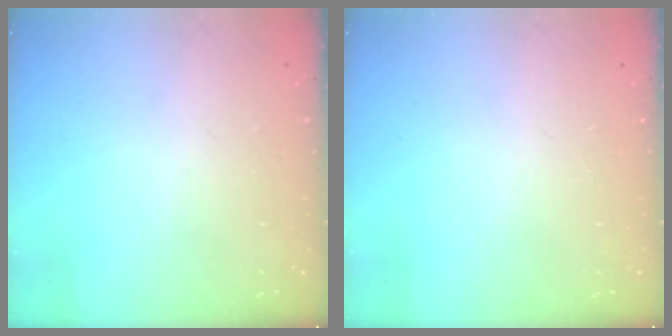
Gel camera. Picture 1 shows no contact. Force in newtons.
{"total": 0.0}